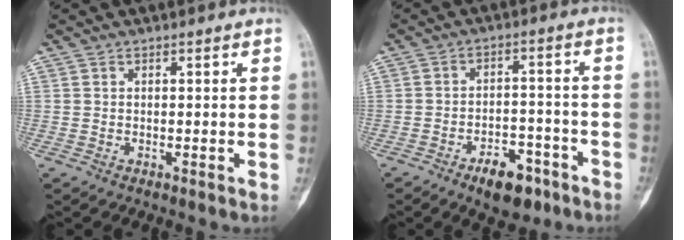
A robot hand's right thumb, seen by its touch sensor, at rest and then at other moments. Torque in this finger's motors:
{"motor_torque": [1.60, 0.44, 0.85, -0.78, -0.05]}